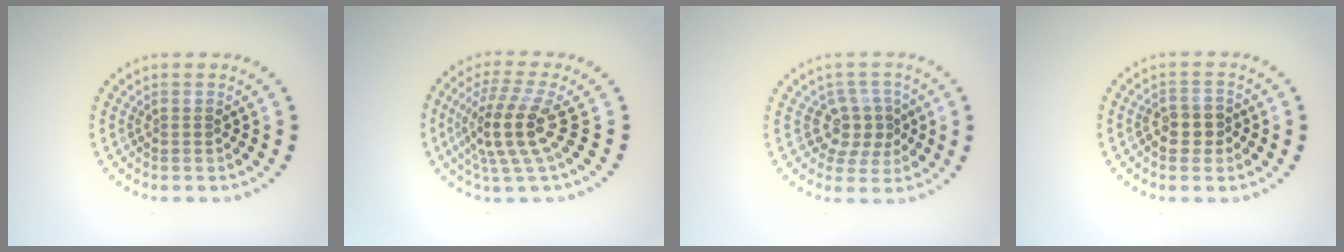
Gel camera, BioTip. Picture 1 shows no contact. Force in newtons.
{"total": 4.6, "press": 3.7, "slide": 2.6}
{"total": 3.0, "press": 2.5, "slide": 1.7}
{"total": 2.4, "press": 2.4, "slide": 0.5}